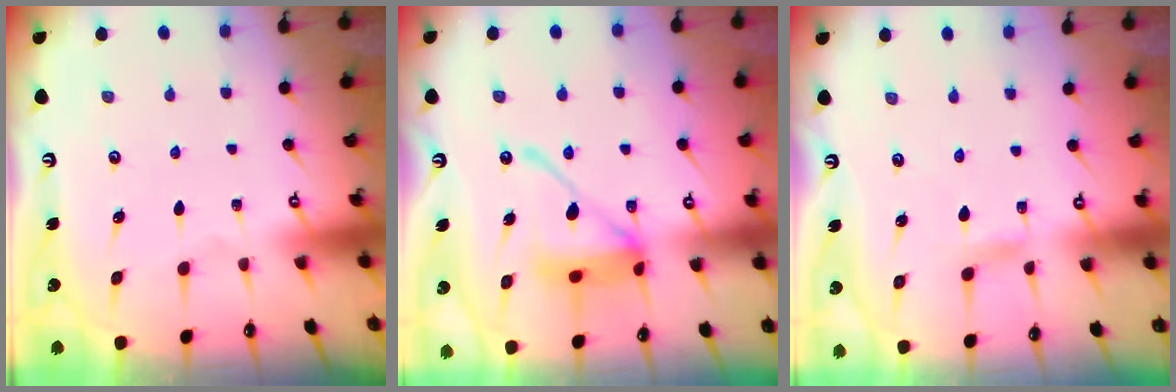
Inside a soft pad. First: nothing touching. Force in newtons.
{"total": 14.5, "press": 14.4, "slide": 1.6}
{"total": 1.4, "press": 1.4, "slide": 0.1}